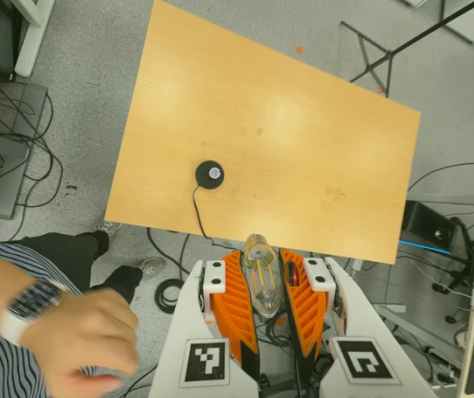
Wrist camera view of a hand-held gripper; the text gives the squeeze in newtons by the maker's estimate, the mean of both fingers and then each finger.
{"total": 22.2, "left": 25.8, "right": 18.5}